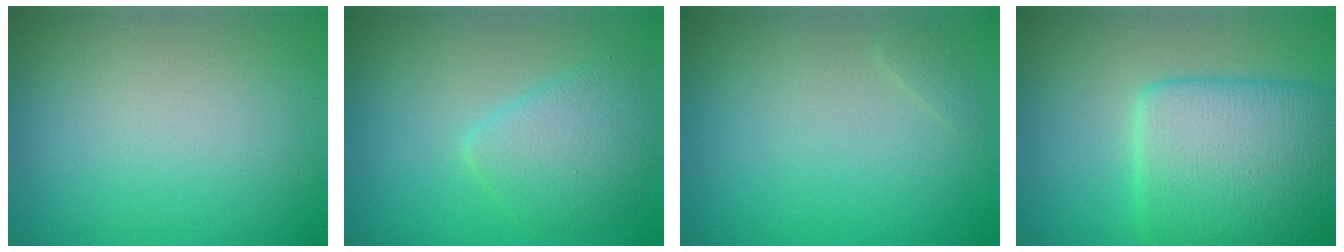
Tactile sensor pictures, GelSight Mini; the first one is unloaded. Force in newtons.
{"total": 3.5, "press": 3.5, "slide": 0.1}
{"total": 0.5, "press": 0.5, "slide": 0.0}
{"total": 7.5, "press": 7.5, "slide": 0.2}